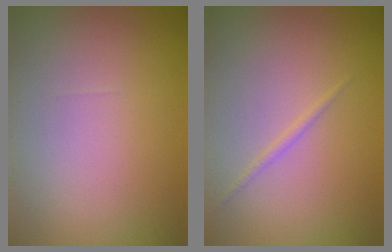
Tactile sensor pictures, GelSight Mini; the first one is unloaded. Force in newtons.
{"total": 0.7, "press": 0.7, "slide": 0.0}